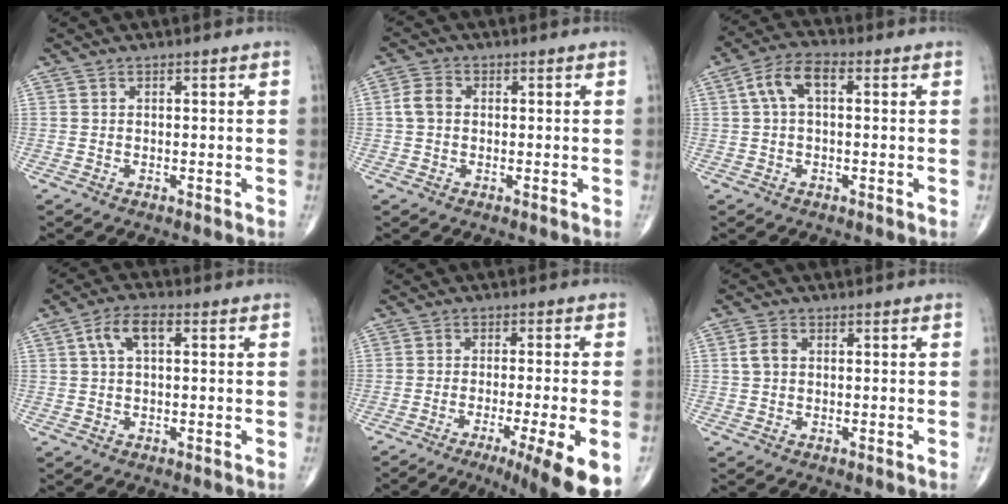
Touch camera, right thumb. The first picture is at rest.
{"total": 3.6, "force": [0.1, 2.8, 2.4], "torque": [-0.048, 0.011, -0.003]}
{"total": 6.9, "force": [1.4, 3.5, 5.8], "torque": [-0.114, 0.024, 0.019]}
{"total": 5.7, "force": [1.5, 2.8, 4.8], "torque": [-0.095, 0.016, 0.026]}
{"total": 13.6, "force": [-7.5, 0.7, 11.3], "torque": [-0.134, -0.001, -0.114]}
{"total": 2.7, "force": [0.3, 2.0, 1.9], "torque": [-0.039, 0.008, 0.005]}